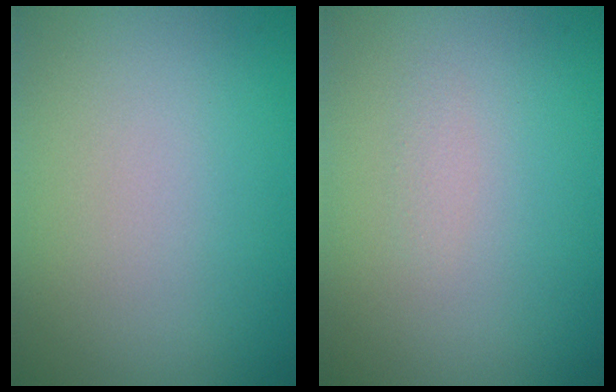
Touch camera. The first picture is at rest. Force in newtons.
{"total": 0.6, "press": 0.6, "slide": 0.1}